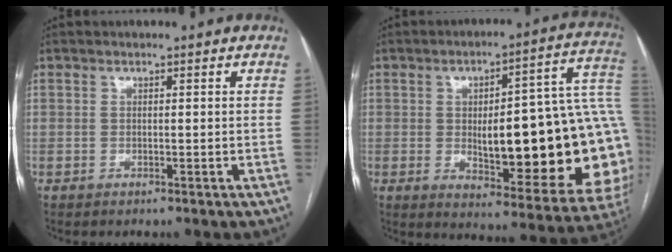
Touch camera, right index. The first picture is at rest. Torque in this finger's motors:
{"motor_torque": [2.14, 0.00, 0.62, 0.21]}